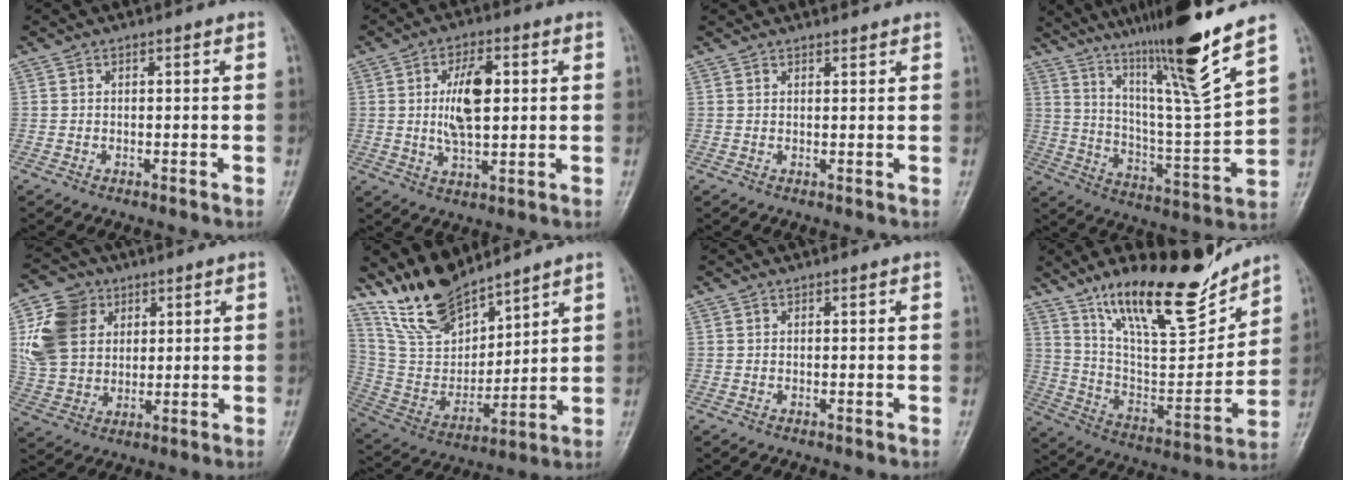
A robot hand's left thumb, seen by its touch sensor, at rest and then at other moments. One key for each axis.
{"total": 9.5, "fx": 1.4, "fy": 4.6, "fz": 8.1, "tx": -0.137, "ty": -0.004, "tz": 0.026}
{"total": 1.2, "fx": 1.2, "fy": 0.3, "fz": 0.0, "tx": 0.004, "ty": -0.008, "tz": 0.019}
{"total": 20.9, "fx": 15.0, "fy": 0.1, "fz": 14.7, "tx": -0.221, "ty": -0.081, "tz": 0.260}
{"total": 12.6, "fx": 3.7, "fy": 10.2, "fz": 6.4, "tx": -0.104, "ty": -0.002, "tz": 0.070}
{"total": 14.5, "fx": 12.2, "fy": 5.5, "fz": 5.6, "tx": -0.077, "ty": -0.070, "tz": 0.251}
{"total": 0.0}
{"total": 21.8, "fx": 16.0, "fy": 6.5, "fz": 13.3, "tx": -0.175, "ty": -0.094, "tz": 0.280}